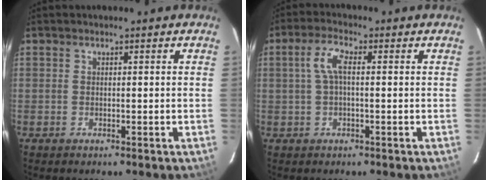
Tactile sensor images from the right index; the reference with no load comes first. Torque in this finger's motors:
{"motor_torque": [0.42, -0.12, 0.36, 0.08]}